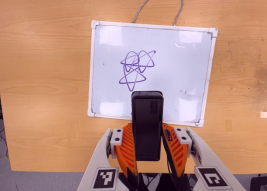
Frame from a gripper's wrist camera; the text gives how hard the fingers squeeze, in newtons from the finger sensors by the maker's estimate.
{"total": 4.4, "left": 3.1, "right": 5.7}